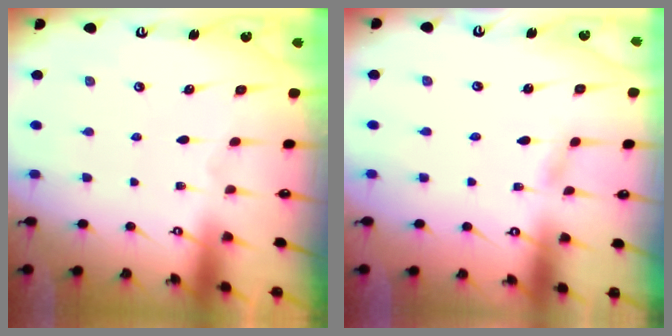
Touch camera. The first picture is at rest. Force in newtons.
{"total": 1.5, "press": 1.5, "slide": 0.2}